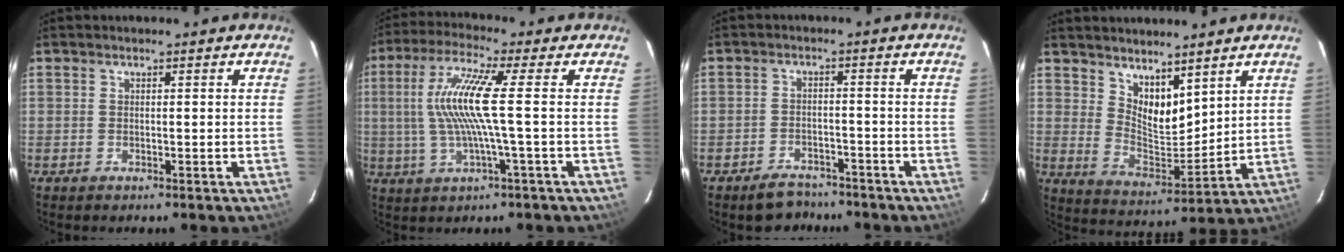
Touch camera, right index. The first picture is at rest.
{"total": 10.7, "force": [0.2, -0.4, 10.7], "torque": [-0.214, 0.002, 0.008]}
{"total": 6.0, "force": [-4.9, 3.1, 1.4], "torque": [-0.039, 0.012, -0.066]}
{"total": 8.9, "force": [6.3, 4.2, 4.6], "torque": [-0.070, -0.008, 0.124]}